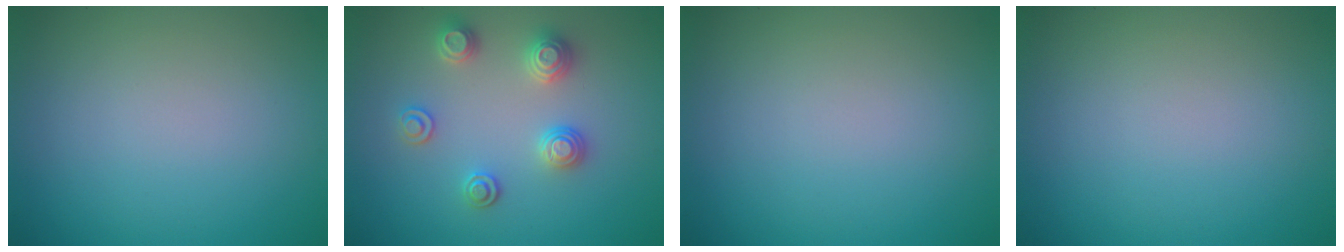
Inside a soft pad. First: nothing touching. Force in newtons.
{"total": 2.9, "press": 2.8, "slide": 0.6}
{"total": 0.0}
{"total": 0.0}